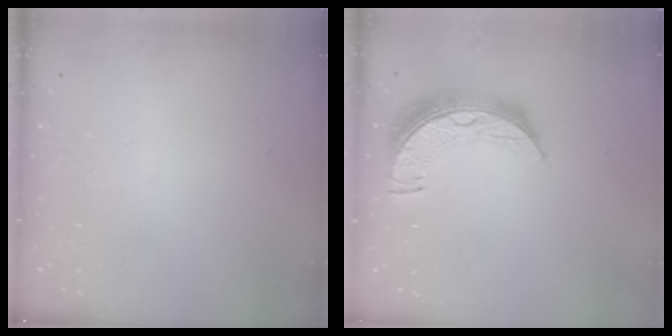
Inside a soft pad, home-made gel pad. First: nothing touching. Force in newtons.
{"total": 12.2, "press": 12.2, "slide": 0.9}